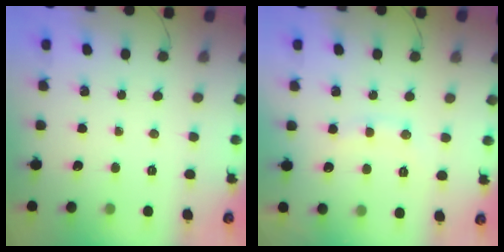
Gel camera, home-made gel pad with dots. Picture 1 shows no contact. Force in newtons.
{"total": 9.0, "press": 8.9, "slide": 1.2}